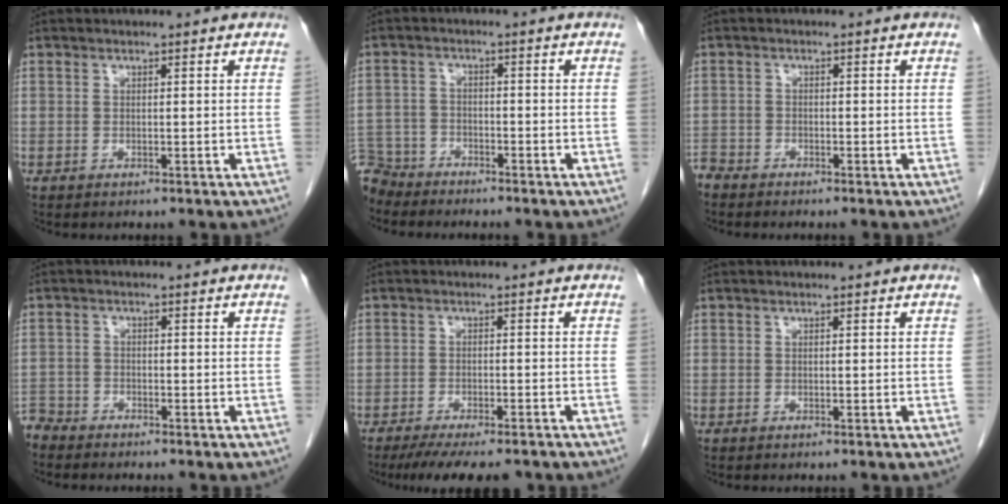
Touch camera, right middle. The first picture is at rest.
{"total": 6.7, "force": [-6.2, 2.6, -0.1], "torque": [-0.003, -0.002, -0.119]}
{"total": 2.5, "force": [-2.4, 0.7, 0.0], "torque": [-0.003, -0.004, -0.047]}
{"total": 3.4, "force": [-3.2, 0.9, -0.3], "torque": [0.006, -0.006, -0.064]}
{"total": 10.3, "force": [-8.5, 2.3, 5.3], "torque": [-0.072, -0.013, -0.122]}
{"total": 0.0}